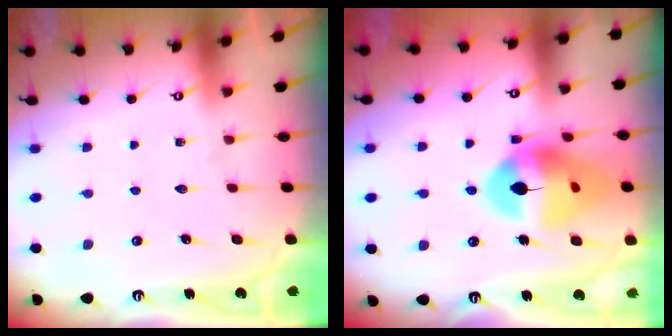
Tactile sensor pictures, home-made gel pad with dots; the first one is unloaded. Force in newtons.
{"total": 16.7, "press": 16.6, "slide": 2.3}